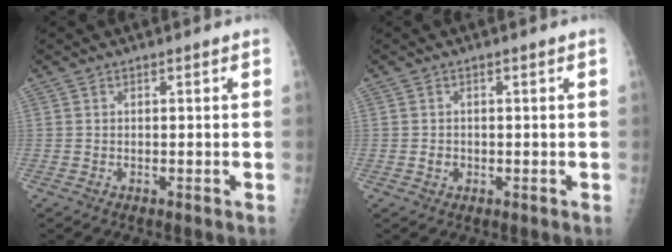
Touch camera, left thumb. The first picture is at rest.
{"total": 1.3, "force": [-0.1, 1.2, 0.5], "torque": [-0.002, 0.003, 0.001]}